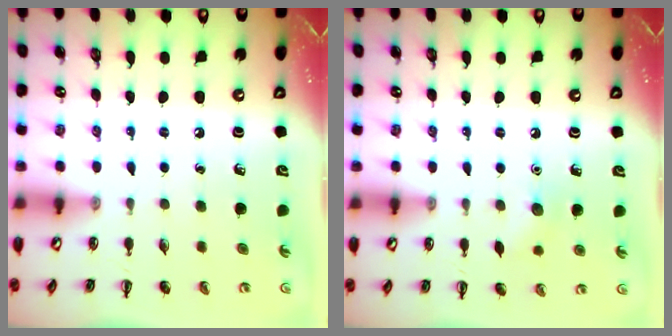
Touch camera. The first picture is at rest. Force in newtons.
{"total": 7.0, "press": 6.7, "slide": 1.8}